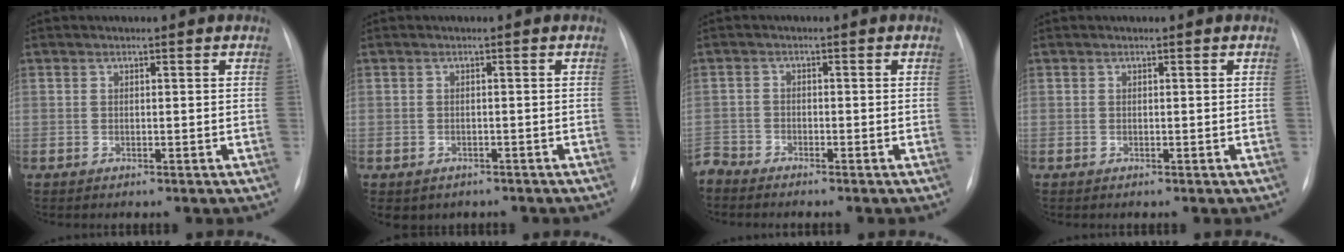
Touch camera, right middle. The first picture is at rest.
{"total": 4.1, "force": [-2.9, 2.7, 0.8], "torque": [-0.006, 0.009, -0.031]}
{"total": 2.9, "force": [-2.9, 0.2, -0.1], "torque": [0.006, -0.011, -0.055]}
{"total": 0.0}